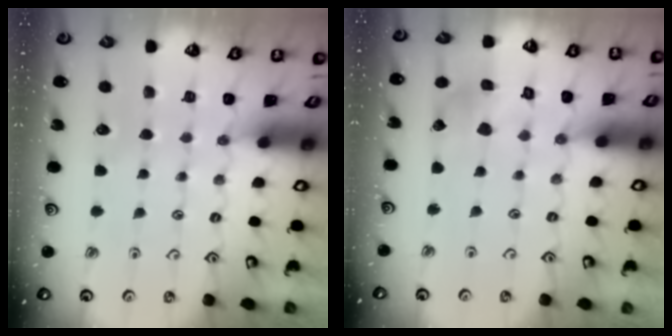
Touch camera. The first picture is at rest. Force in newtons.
{"total": 4.2, "press": 4.2, "slide": 0.4}